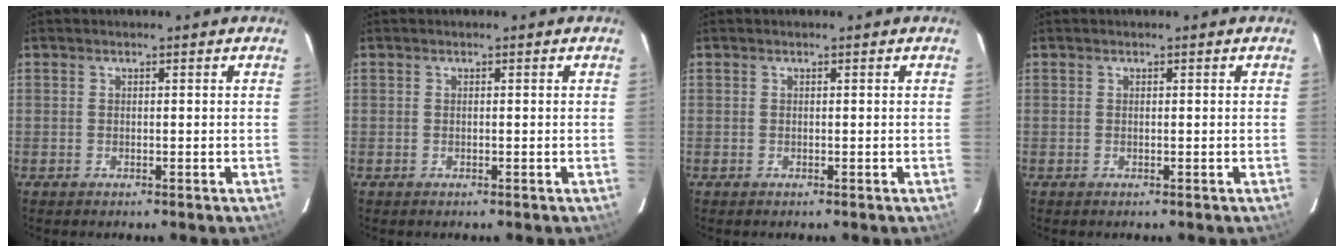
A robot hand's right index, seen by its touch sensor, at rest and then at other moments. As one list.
[{"total": 0.0}, {"total": 0.0}, {"total": 0.0}]